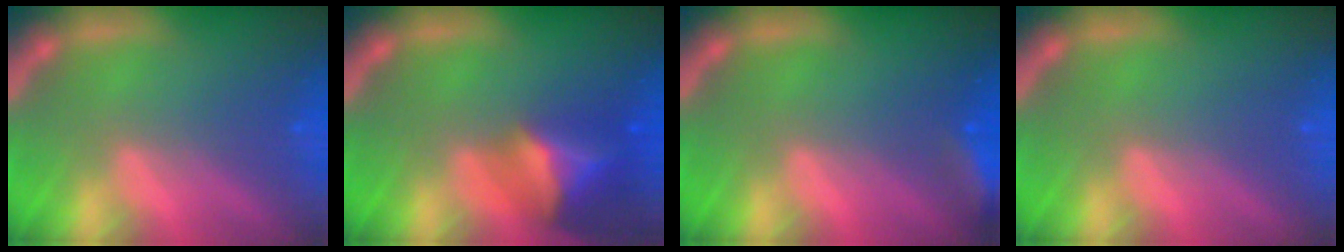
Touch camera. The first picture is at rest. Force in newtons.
{"total": 6.4}
{"total": 4.0}
{"total": 0.0}